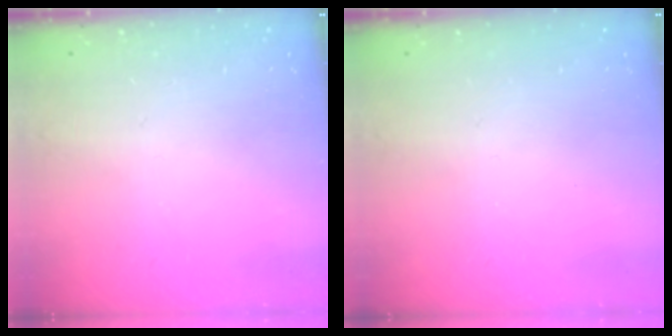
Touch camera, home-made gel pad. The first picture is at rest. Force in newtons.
{"total": 0.0}